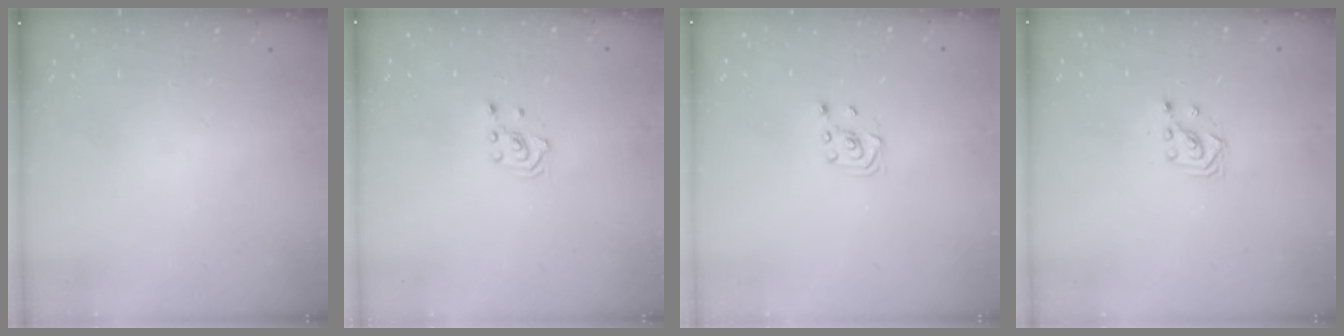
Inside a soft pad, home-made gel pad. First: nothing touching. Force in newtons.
{"total": 2.0, "press": 2.0, "slide": 0.3}
{"total": 2.3, "press": 2.2, "slide": 0.8}
{"total": 2.9, "press": 2.9, "slide": 0.3}